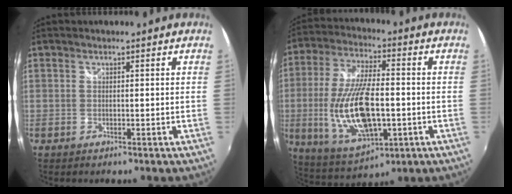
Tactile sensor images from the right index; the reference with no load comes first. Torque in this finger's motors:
{"motor_torque": [2.14, 0.00, 0.82, 0.21]}